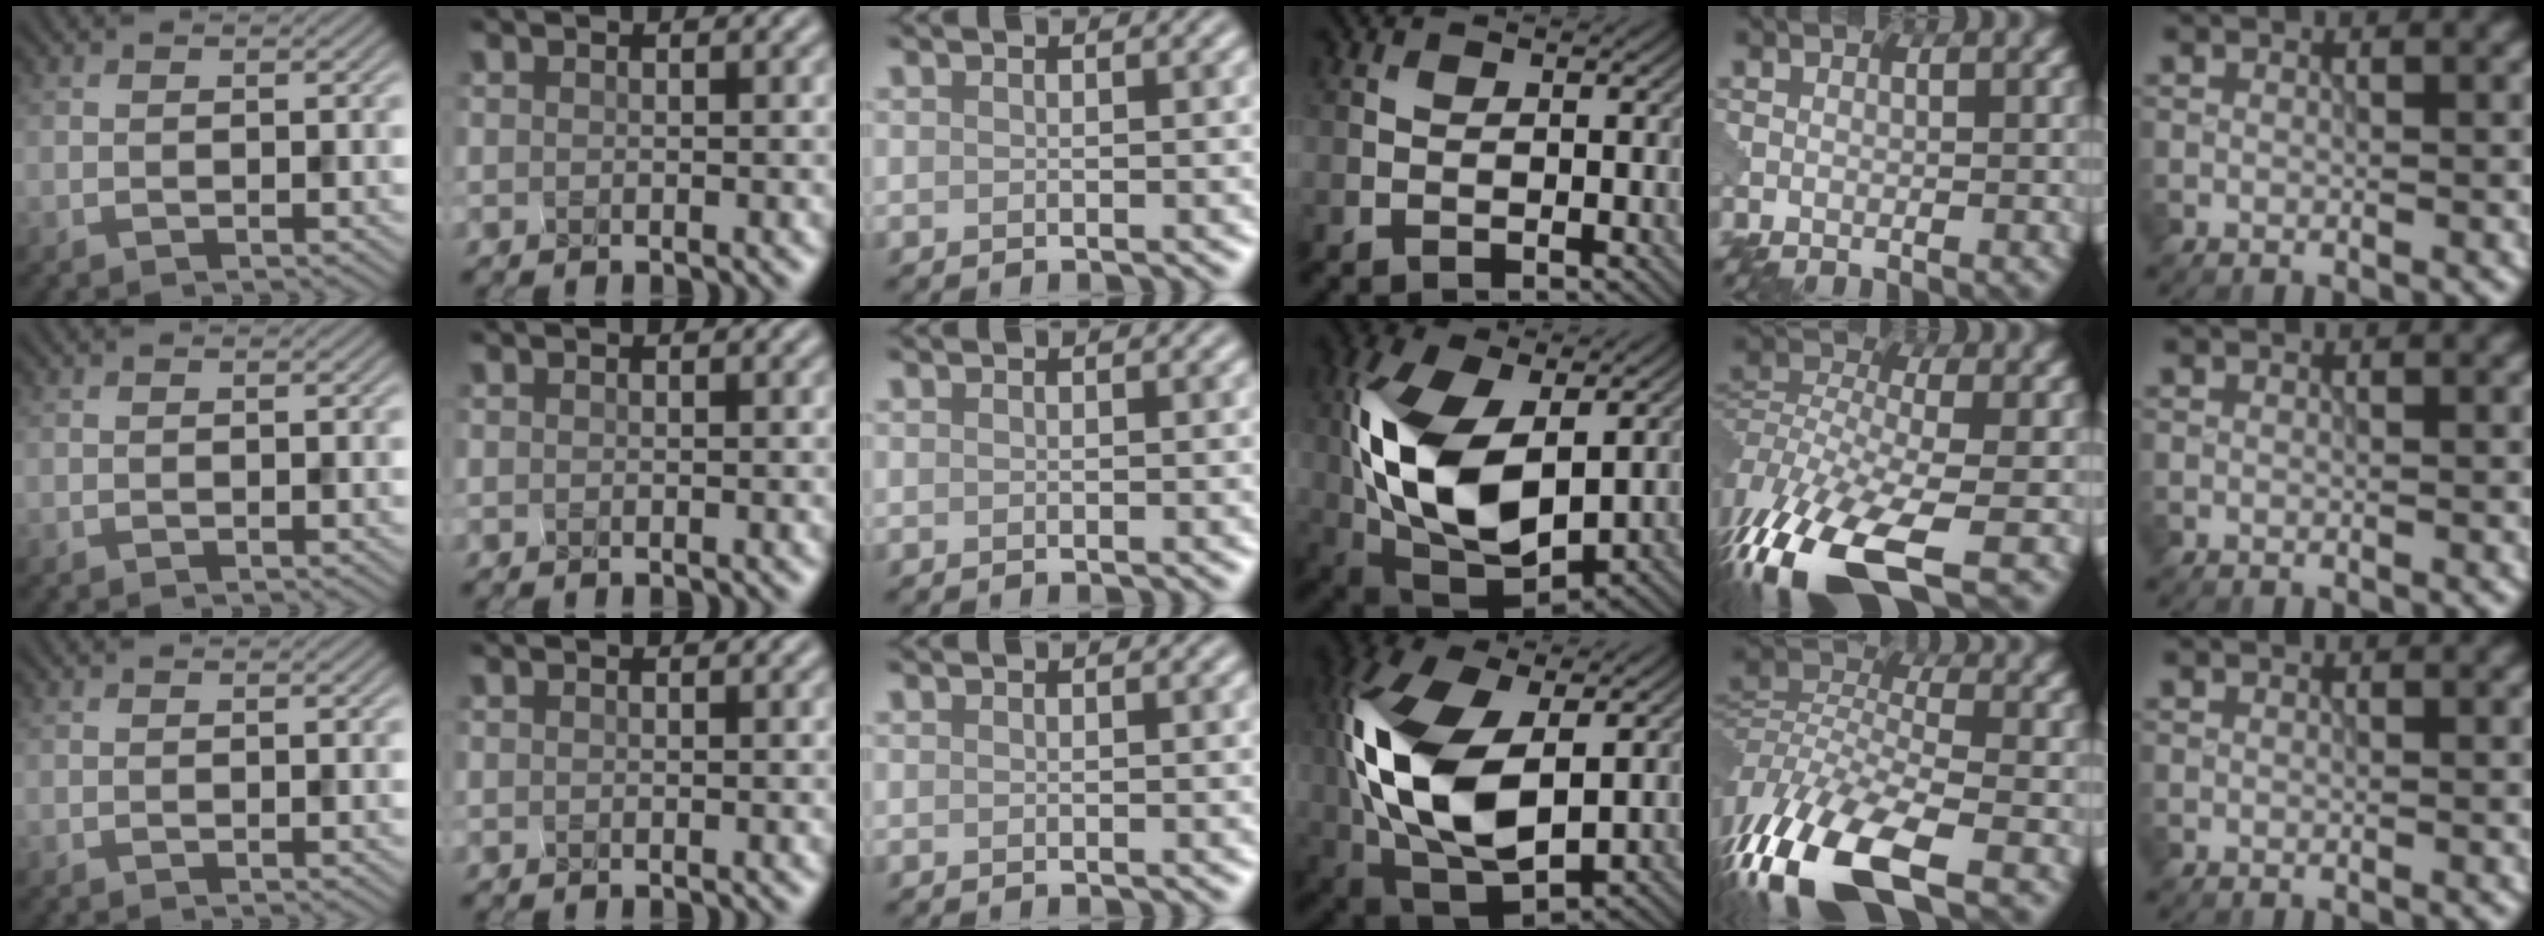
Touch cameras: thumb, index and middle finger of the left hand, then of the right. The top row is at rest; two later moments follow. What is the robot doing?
{"motion": "squeeze", "object": "clothespin"}